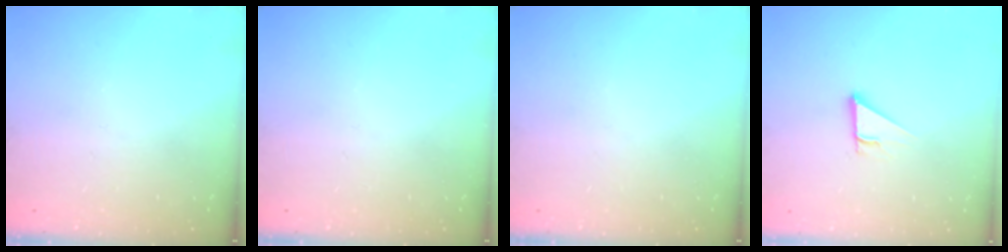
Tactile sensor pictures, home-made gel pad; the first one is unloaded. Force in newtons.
{"total": 0.0}
{"total": 0.0}
{"total": 2.5, "press": 2.5, "slide": 0.2}